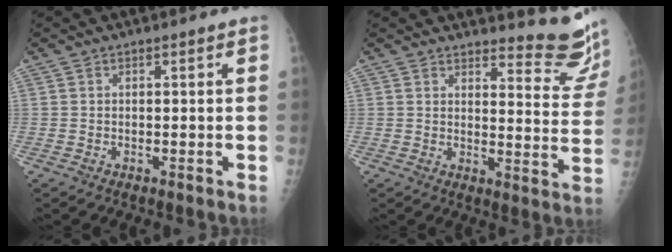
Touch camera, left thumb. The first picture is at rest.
{"total": 12.5, "force": [12.2, 1.7, 2.4], "torque": [-0.004, -0.144, 0.125]}